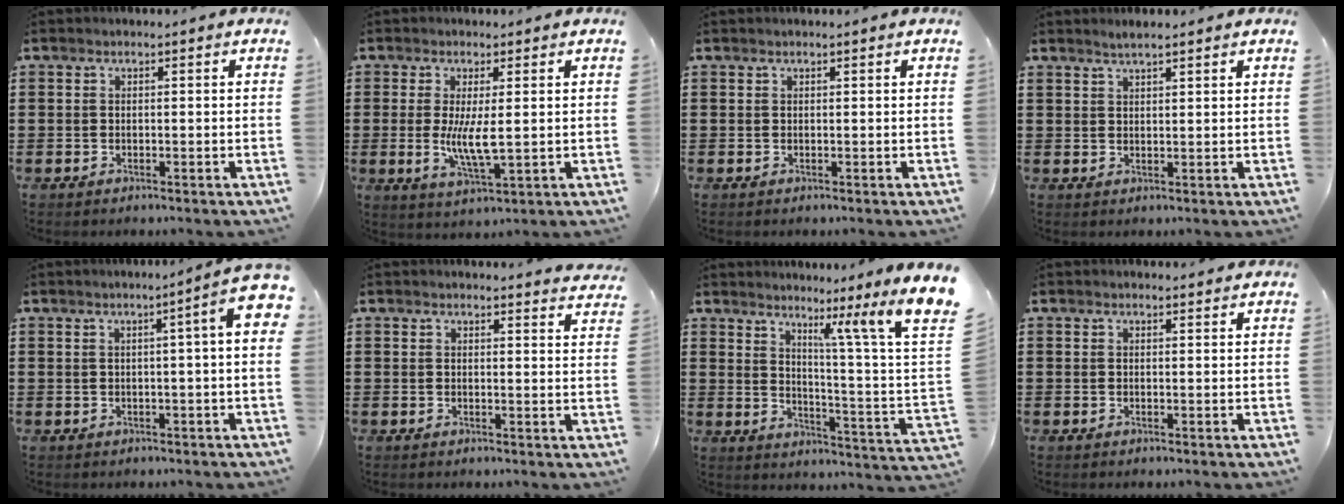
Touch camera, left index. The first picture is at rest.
{"total": 6.0, "force": [0.2, 1.4, 5.8], "torque": [-0.105, -0.007, 0.001]}
{"total": 0.0}
{"total": 1.6, "force": [1.6, 0.0, 0.4], "torque": [-0.011, 0.003, 0.030]}
{"total": 4.8, "force": [1.0, 0.2, 4.6], "torque": [-0.071, -0.012, 0.013]}
{"total": 2.3, "force": [2.3, -0.2, 0.1], "torque": [-0.002, -0.011, 0.042]}
{"total": 7.9, "force": [5.2, -1.2, 5.8], "torque": [-0.101, -0.051, 0.069]}
{"total": 0.8, "force": [0.8, 0.1, -0.1], "torque": [-0.001, 0.000, 0.015]}